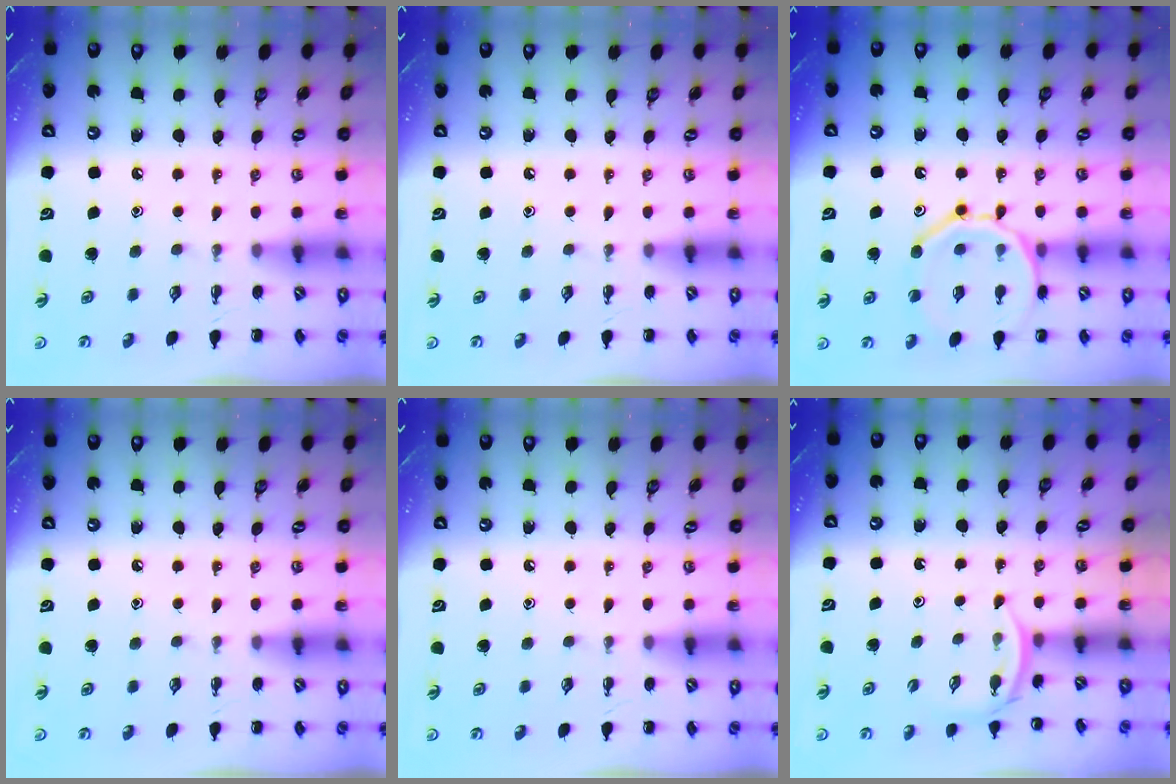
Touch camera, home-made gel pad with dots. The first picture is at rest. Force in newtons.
{"total": 0.0}
{"total": 14.7, "press": 14.7, "slide": 1.1}
{"total": 0.0}
{"total": 0.0}
{"total": 2.6, "press": 2.5, "slide": 0.8}